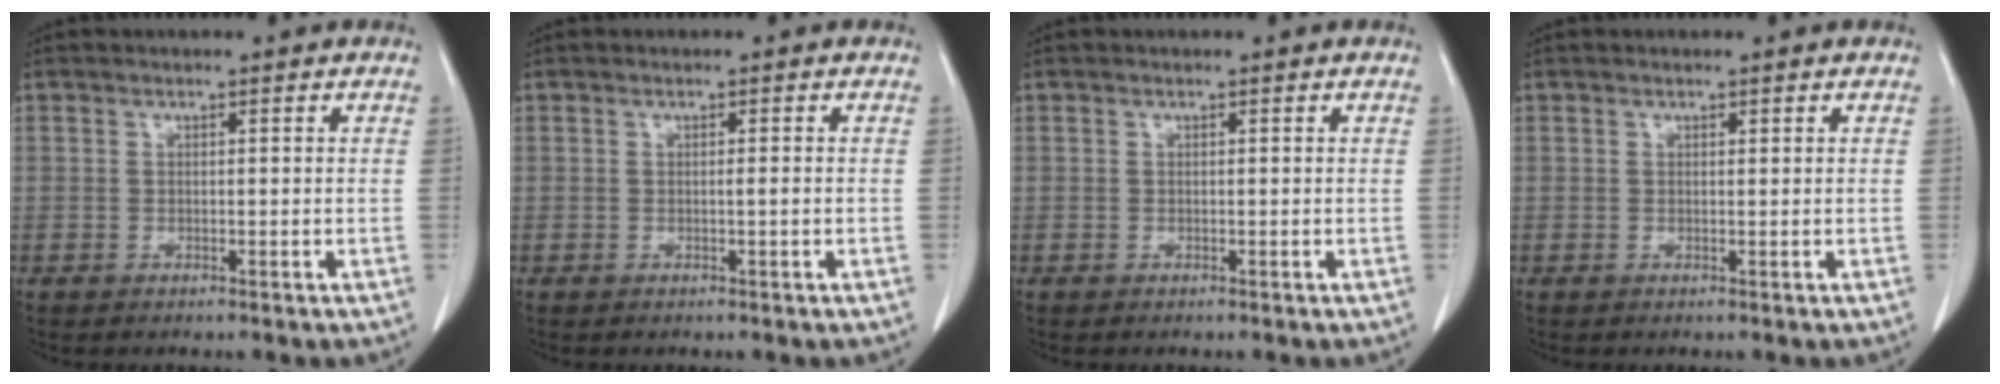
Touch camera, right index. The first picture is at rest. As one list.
[{"total": 0.7, "force": [-0.1, -0.1, 0.7], "torque": [-0.012, 0.000, -0.002]}, {"total": 0.0}, {"total": 0.0}]